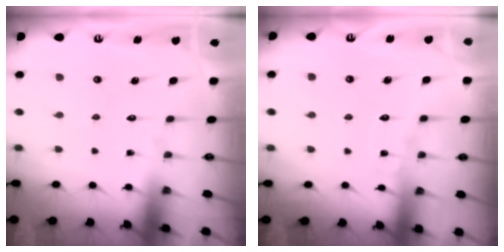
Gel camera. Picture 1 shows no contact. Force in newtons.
{"total": 2.7, "press": 2.7, "slide": 0.3}